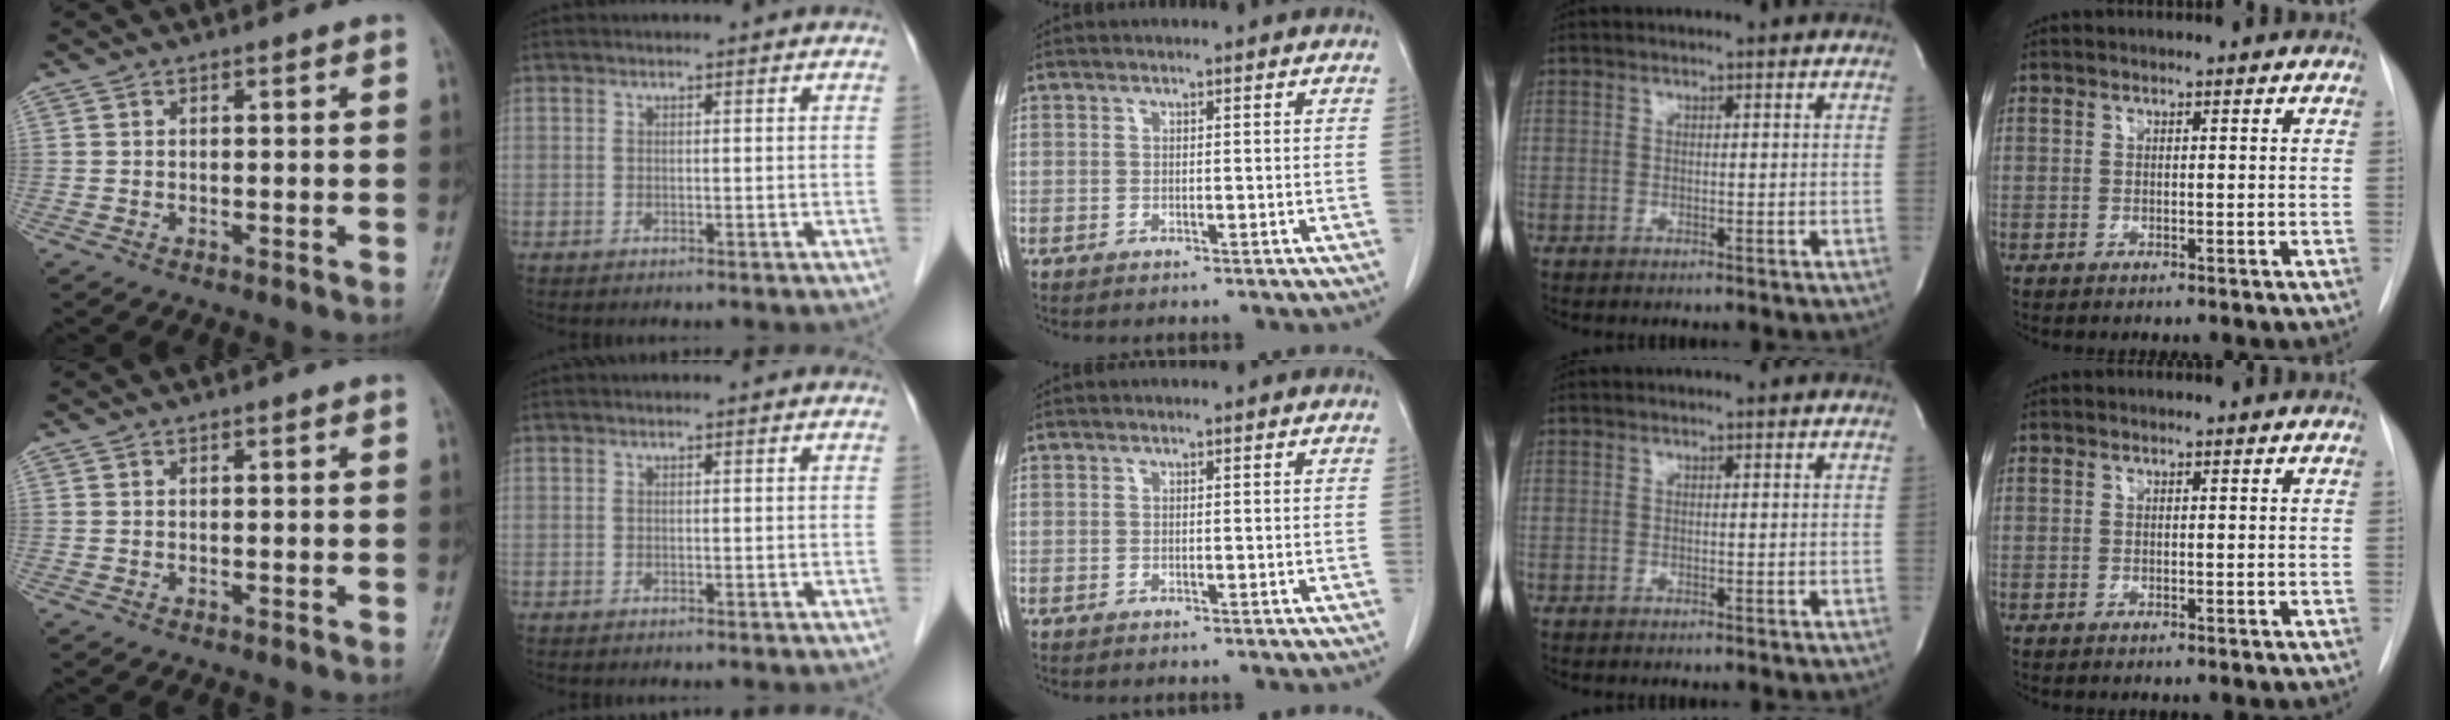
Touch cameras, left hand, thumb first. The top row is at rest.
{}